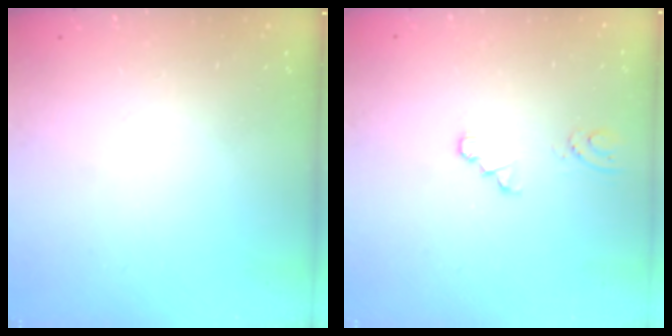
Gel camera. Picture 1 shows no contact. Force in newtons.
{"total": 1.4, "press": 1.4, "slide": 0.2}